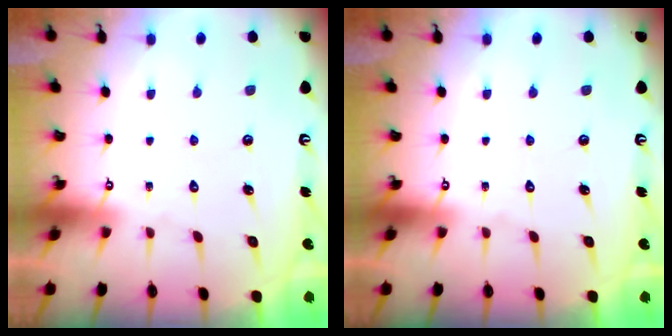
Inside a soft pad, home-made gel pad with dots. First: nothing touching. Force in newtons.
{"total": 0.0}